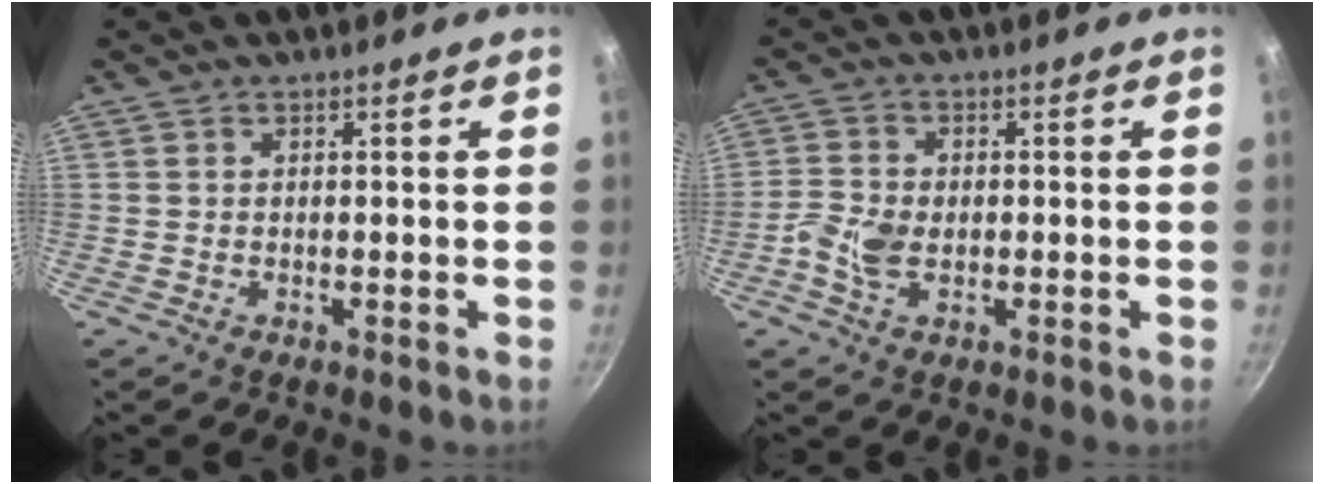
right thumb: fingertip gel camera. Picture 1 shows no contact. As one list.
[{"total": 5.3, "force": [-1.2, 3.4, 3.9], "torque": [-0.087, 0.009, -0.031]}]